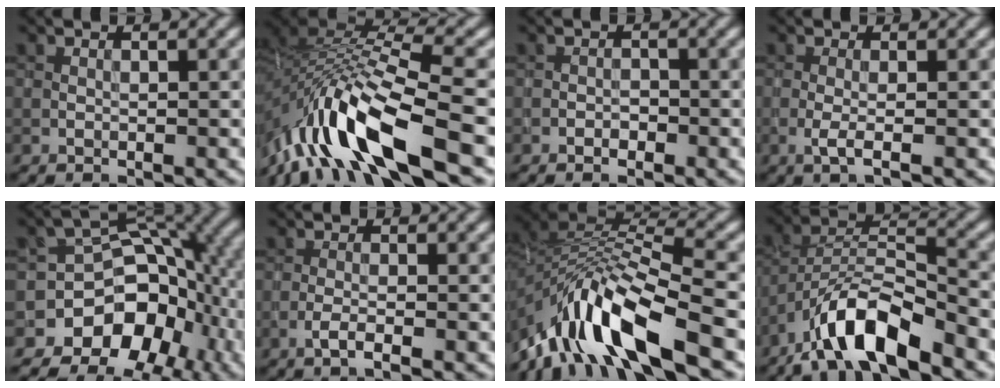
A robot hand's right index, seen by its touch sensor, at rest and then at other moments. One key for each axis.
{"total": 12.2, "fx": -5.9, "fy": 3.5, "fz": 10.1, "tx": -0.198, "ty": 0.013, "tz": -0.103}
{"total": 0.9, "fx": -0.6, "fy": 0.5, "fz": 0.5, "tx": -0.005, "ty": 0.001, "tz": -0.012}
{"total": 1.9, "fx": -0.5, "fy": 0.3, "fz": 1.8, "tx": -0.036, "ty": -0.003, "tz": -0.013}
{"total": 8.4, "fx": -4.0, "fy": 6.4, "fz": 3.7, "tx": -0.034, "ty": 0.014, "tz": -0.075}
{"total": 2.0, "fx": -1.0, "fy": 0.4, "fz": 1.7, "tx": -0.029, "ty": 0.005, "tz": -0.025}
{"total": 10.4, "fx": -5.5, "fy": 3.5, "fz": 8.1, "tx": -0.142, "ty": 0.012, "tz": -0.104}
{"total": 8.4, "fx": -5.9, "fy": 2.5, "fz": 5.5, "tx": -0.096, "ty": 0.006, "tz": -0.115}